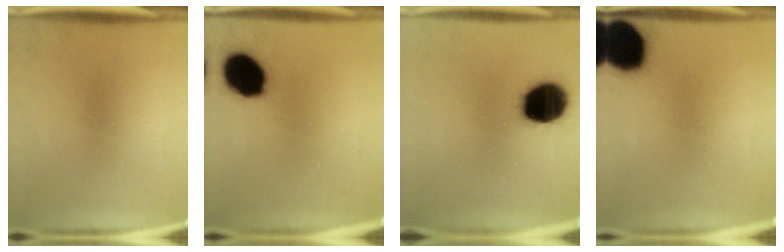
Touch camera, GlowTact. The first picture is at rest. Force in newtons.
{"total": 14.4}
{"total": 19.2}
{"total": 19.6}